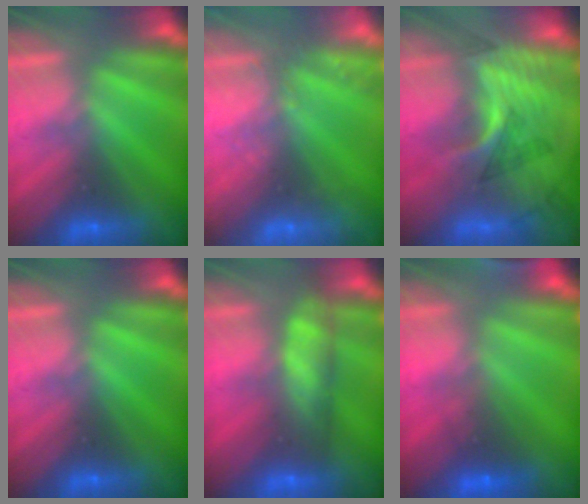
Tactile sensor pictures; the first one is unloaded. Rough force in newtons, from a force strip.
{"total": 2.4}
{"total": 3.0}
{"total": 0.0}
{"total": 8.7}
{"total": 5.8}